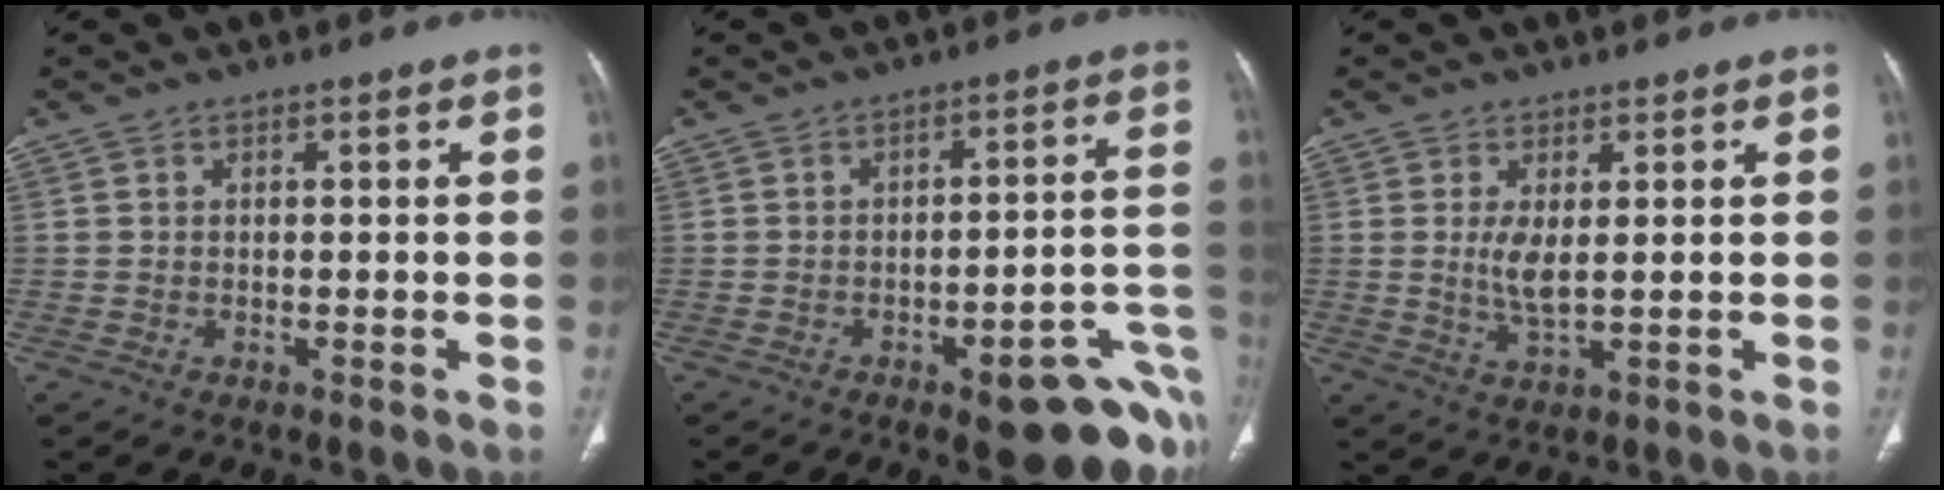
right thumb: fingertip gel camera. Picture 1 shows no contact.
{"total": 16.5, "force": [-7.7, 5.3, 13.6], "torque": [-0.089, 0.053, -0.084]}
{"total": 4.1, "force": [0.6, 1.4, 3.8], "torque": [-0.083, -0.016, 0.020]}